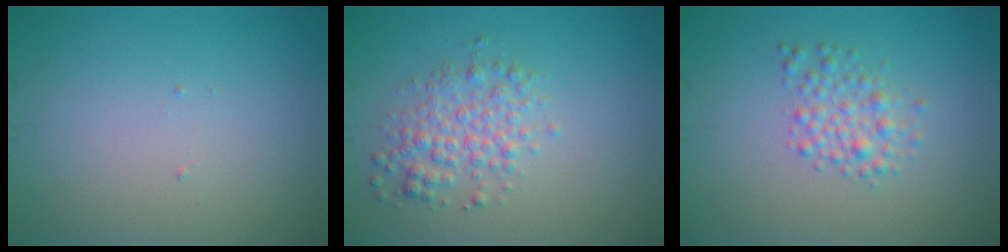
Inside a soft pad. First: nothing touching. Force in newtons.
{"total": 3.1, "press": 3.1, "slide": 0.1}
{"total": 2.4, "press": 2.4, "slide": 0.1}